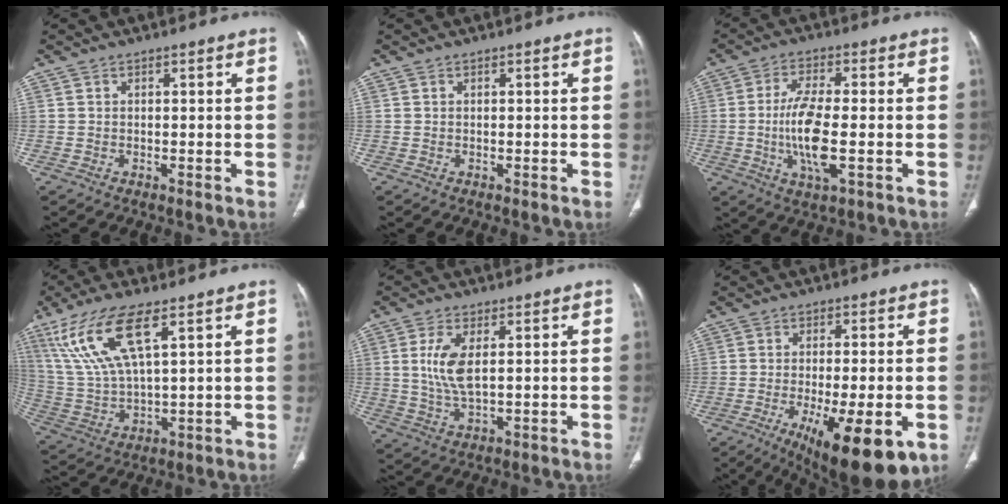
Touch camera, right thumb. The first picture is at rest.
{"total": 0.0}
{"total": 10.0, "force": [-1.4, 2.9, 9.5], "torque": [-0.196, -0.004, -0.026]}
{"total": 14.3, "force": [7.1, 4.1, 11.7], "torque": [-0.255, -0.024, 0.149]}
{"total": 7.0, "force": [1.5, 2.8, 6.2], "torque": [-0.139, -0.011, 0.035]}
{"total": 17.2, "force": [-6.9, 5.5, 14.8], "torque": [-0.196, -0.009, -0.091]}